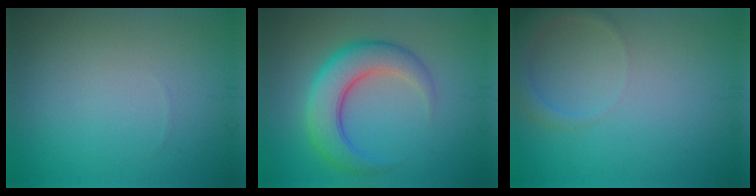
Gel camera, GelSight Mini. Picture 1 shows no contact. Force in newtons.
{"total": 6.2, "press": 6.2, "slide": 0.3}
{"total": 2.6, "press": 2.6, "slide": 0.2}